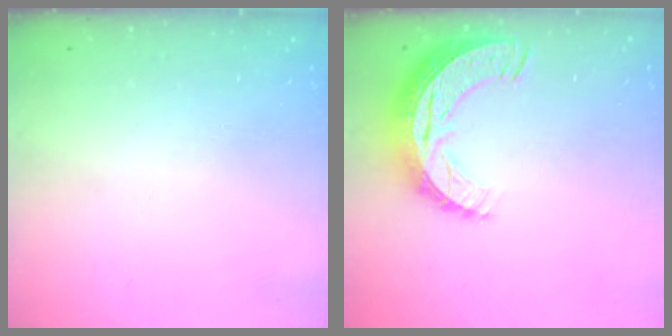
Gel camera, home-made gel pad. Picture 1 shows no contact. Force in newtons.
{"total": 10.9, "press": 10.9, "slide": 0.7}